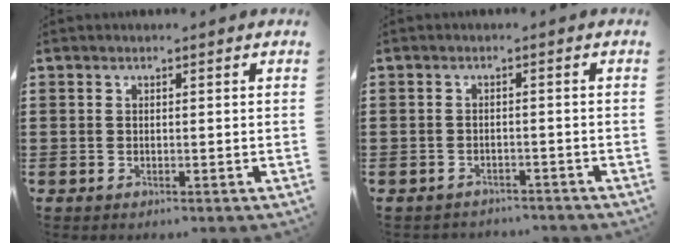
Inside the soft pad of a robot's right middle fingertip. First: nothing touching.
{"total": 1.8, "force": [-1.8, 0.2, -0.1], "torque": [-0.006, -0.003, -0.039]}